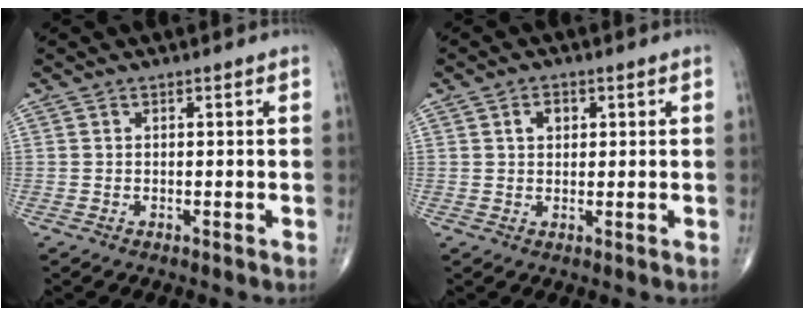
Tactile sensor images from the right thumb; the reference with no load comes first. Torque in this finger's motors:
{"motor_torque": [0.48, 0.44, 0.07, 0.00, 0.00]}